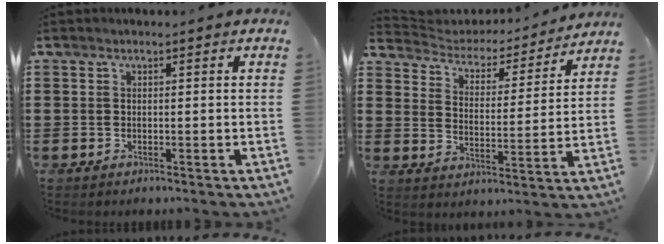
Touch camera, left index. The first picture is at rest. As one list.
[{"total": 3.2, "force": [3.0, 1.0, 0.3], "torque": [-0.029, -0.023, 0.044]}]